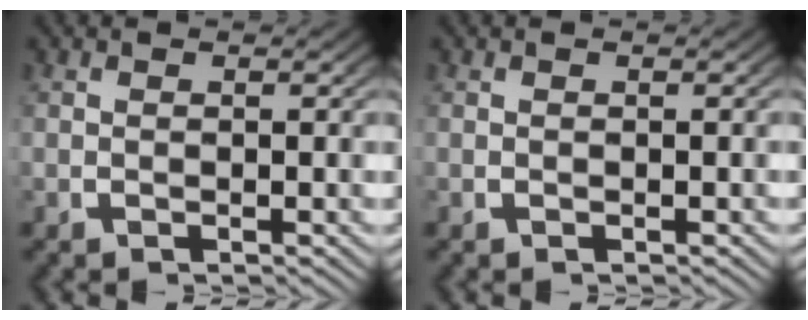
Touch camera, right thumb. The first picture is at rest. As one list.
[{"total": 0.0}]